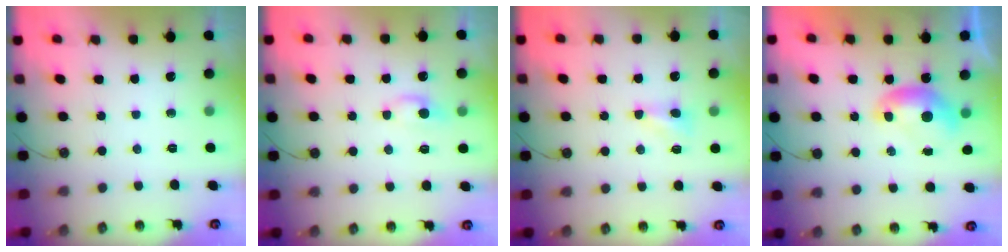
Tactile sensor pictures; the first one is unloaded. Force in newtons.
{"total": 0.6, "press": 0.4, "slide": 0.4}
{"total": 1.6, "press": 1.5, "slide": 0.5}
{"total": 0.0}